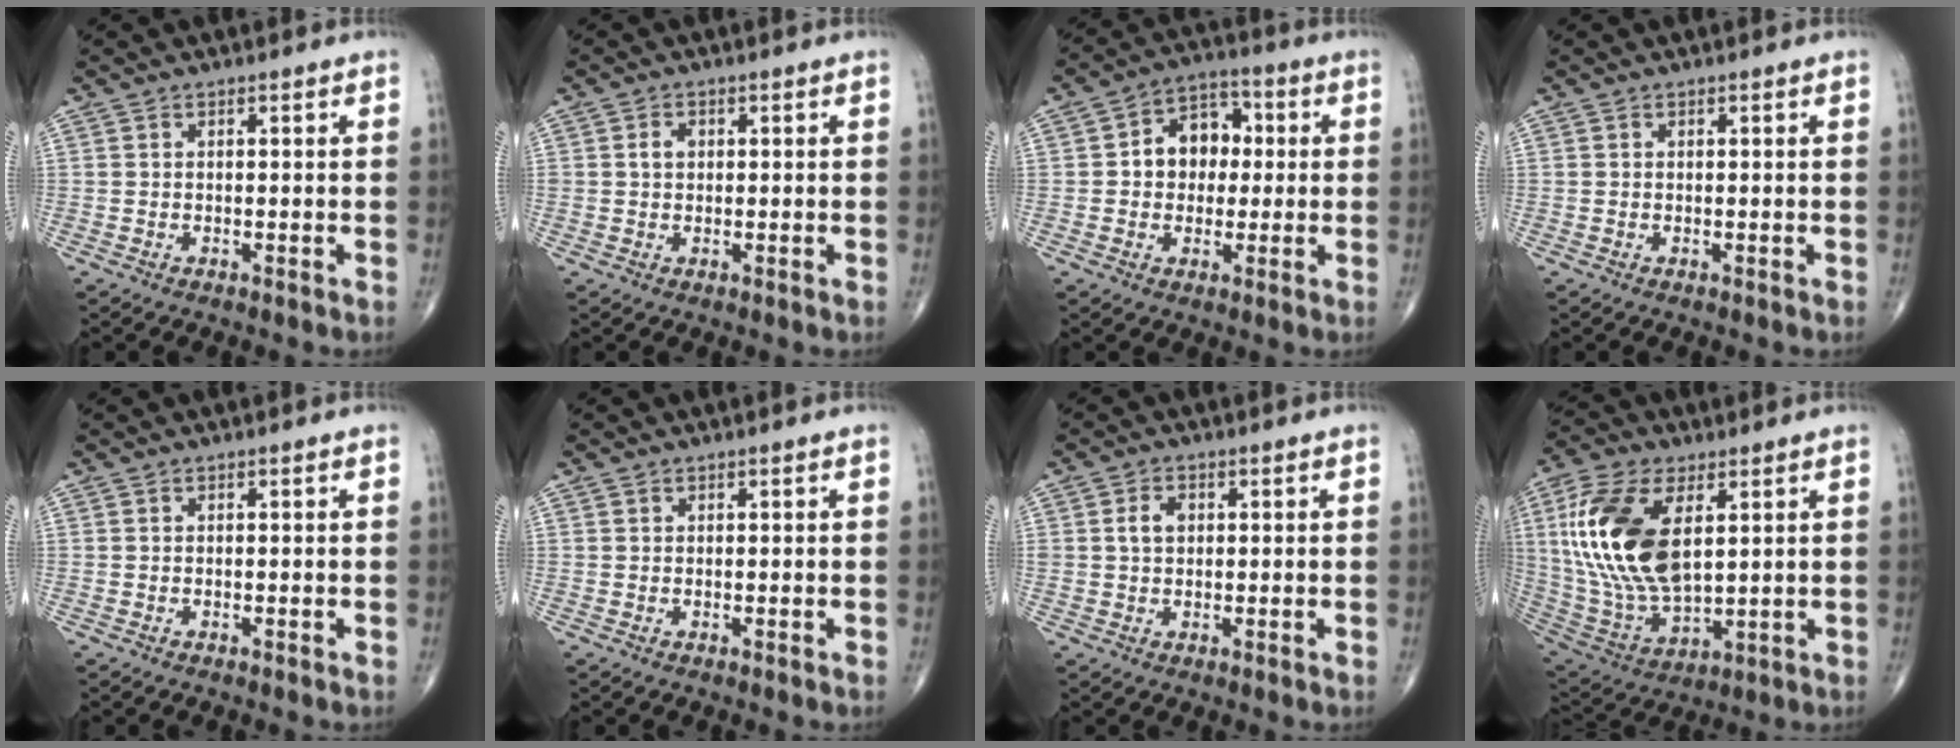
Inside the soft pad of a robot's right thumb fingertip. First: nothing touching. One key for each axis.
{"total": 2.2, "fx": 0.4, "fy": 1.7, "fz": 1.4, "tx": -0.018, "ty": 0.005, "tz": 0.009}
{"total": 9.7, "fx": 0.8, "fy": 7.5, "fz": 6.1, "tx": -0.053, "ty": 0.024, "tz": 0.004}
{"total": 0.0}
{"total": 0.0}
{"total": 0.0}
{"total": 3.4, "fx": 0.7, "fy": 2.4, "fz": 2.3, "tx": -0.037, "ty": 0.004, "tz": 0.014}
{"total": 21.0, "fx": 4.9, "fy": 11.0, "fz": 17.2, "tx": -0.352, "ty": -0.021, "tz": 0.096}